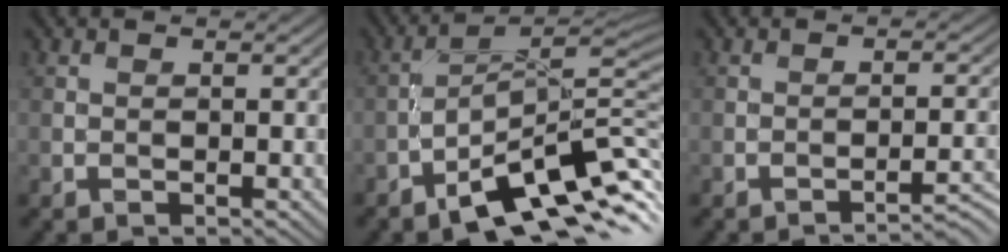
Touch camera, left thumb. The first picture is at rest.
{"total": 11.2, "force": [-5.6, 3.2, 9.1], "torque": [-0.139, 0.000, -0.098]}
{"total": 3.3, "force": [-2.5, 0.3, 2.1], "torque": [-0.032, 0.010, -0.042]}